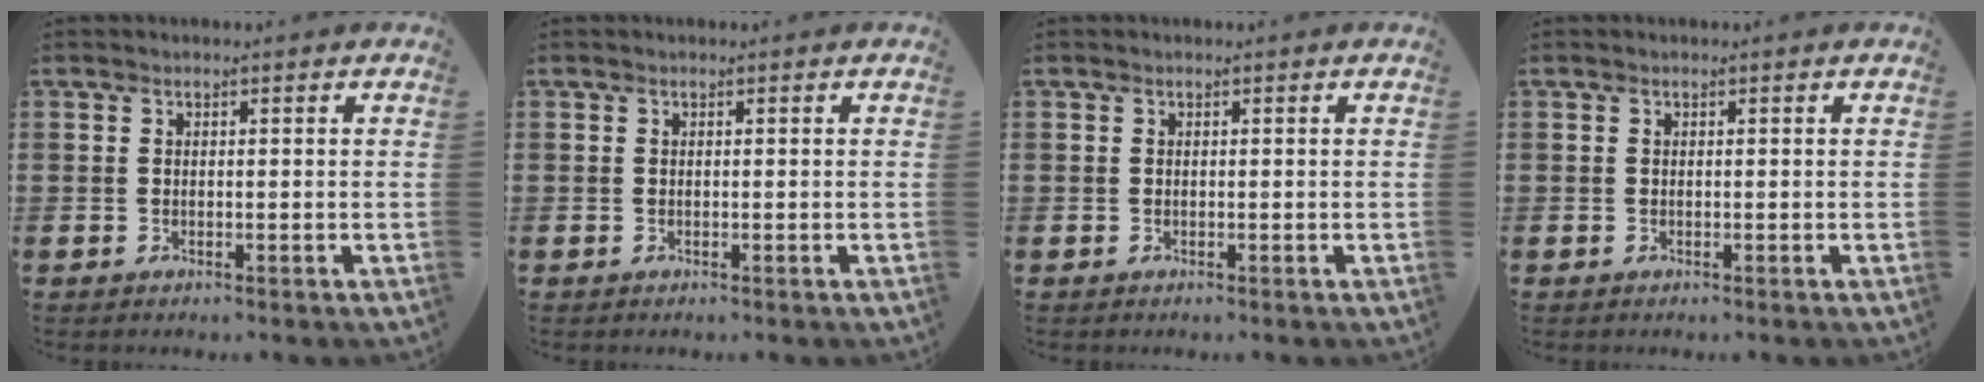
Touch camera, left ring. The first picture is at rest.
{"total": 0.0}
{"total": 0.0}
{"total": 0.0}